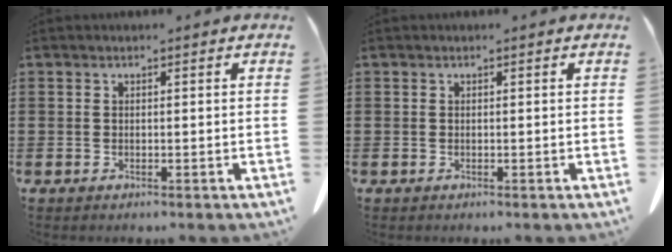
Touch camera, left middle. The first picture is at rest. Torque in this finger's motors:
{"motor_torque": [-0.28, -0.27, 0.05, 0.01]}